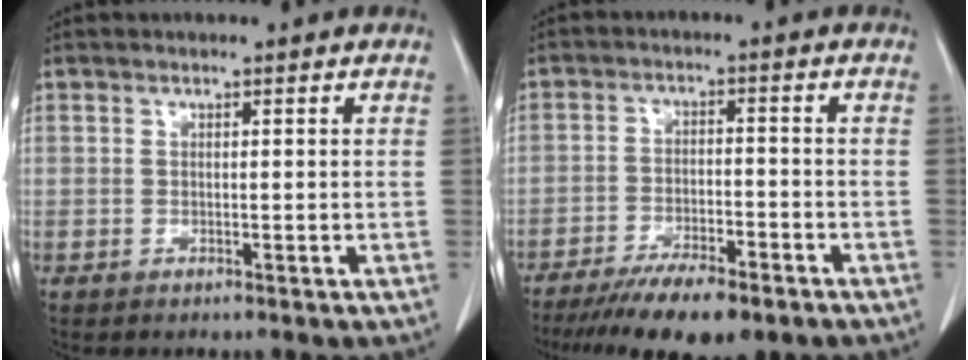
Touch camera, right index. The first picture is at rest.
{"total": 11.6, "force": [-8.5, 2.9, 7.3], "torque": [-0.111, -0.019, -0.134]}